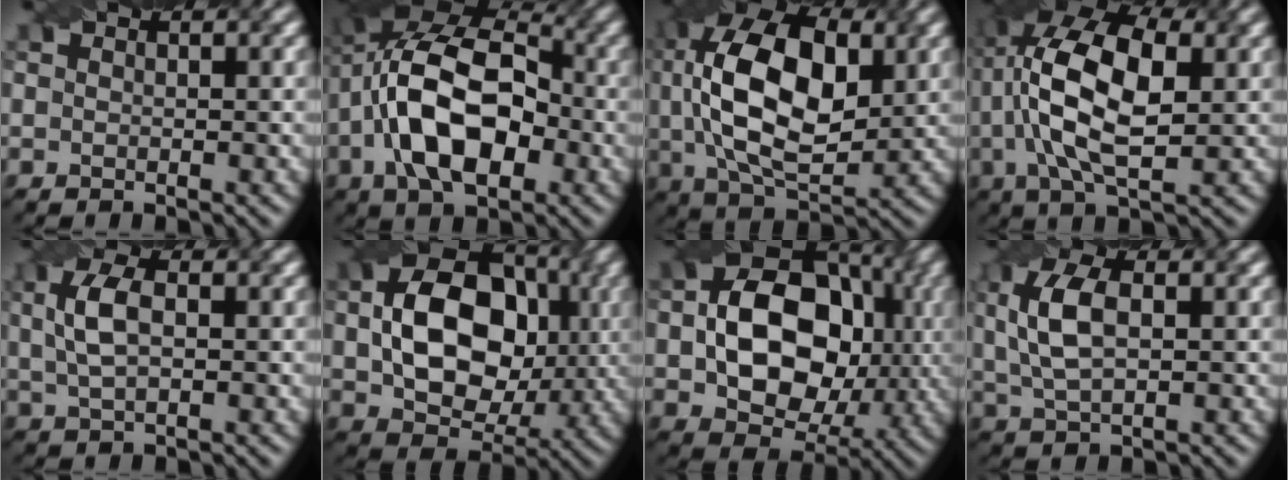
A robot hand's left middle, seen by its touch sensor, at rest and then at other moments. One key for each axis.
{"total": 12.8, "fx": -1.7, "fy": 7.3, "fz": 10.4, "tx": -0.181, "ty": 0.019, "tz": -0.047}
{"total": 14.0, "fx": 2.2, "fy": 7.7, "fz": 11.5, "tx": -0.225, "ty": 0.011, "tz": 0.038}
{"total": 12.2, "fx": 1.6, "fy": 5.7, "fz": 10.6, "tx": -0.209, "ty": 0.019, "tz": 0.022}
{"total": 3.9, "fx": 0.7, "fy": 1.9, "fz": 3.3, "tx": -0.080, "ty": 0.007, "tz": 0.012}
{"total": 11.4, "fx": 0.9, "fy": 8.1, "fz": 7.9, "tx": -0.141, "ty": 0.003, "tz": 0.017}
{"total": 12.4, "fx": 0.3, "fy": 8.9, "fz": 8.6, "tx": -0.138, "ty": 0.004, "tz": 0.003}
{"total": 5.6, "fx": 1.0, "fy": 2.8, "fz": 4.7, "tx": -0.106, "ty": 0.012, "tz": 0.019}